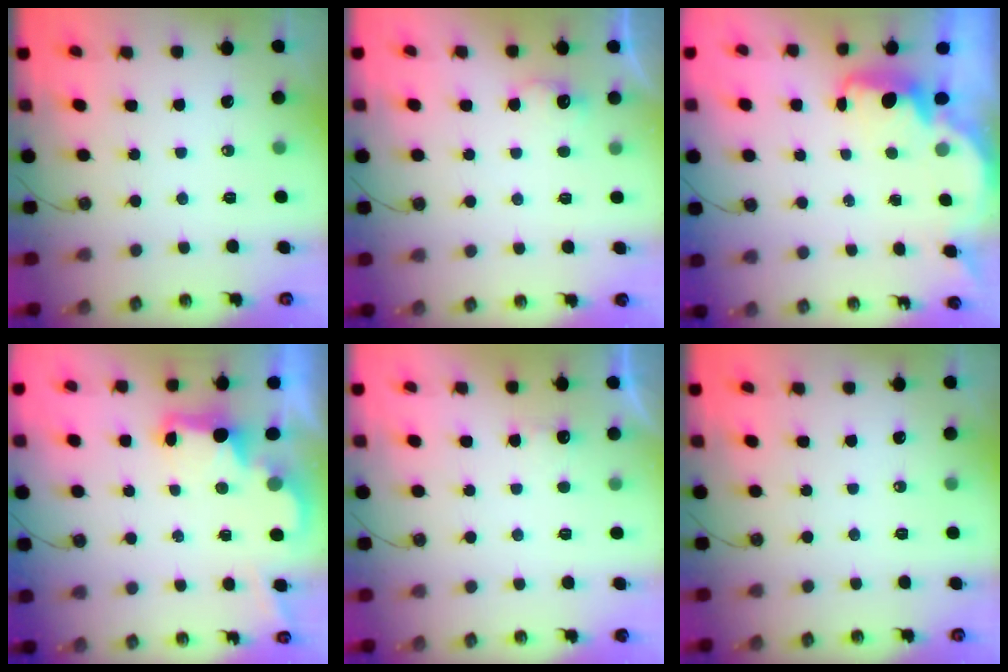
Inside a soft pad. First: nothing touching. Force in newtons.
{"total": 6.0, "press": 5.9, "slide": 1.1}
{"total": 2.2, "press": 2.1, "slide": 0.6}
{"total": 2.7, "press": 2.6, "slide": 0.5}
{"total": 2.0, "press": 1.8, "slide": 0.9}
{"total": 0.0}